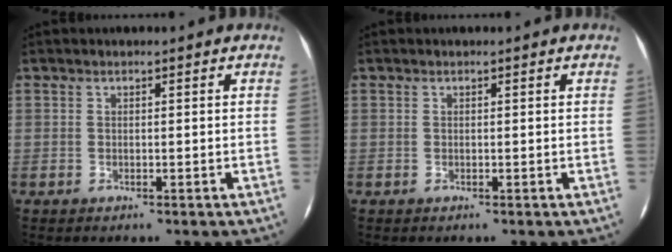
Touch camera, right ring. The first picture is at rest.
{"total": 0.0}